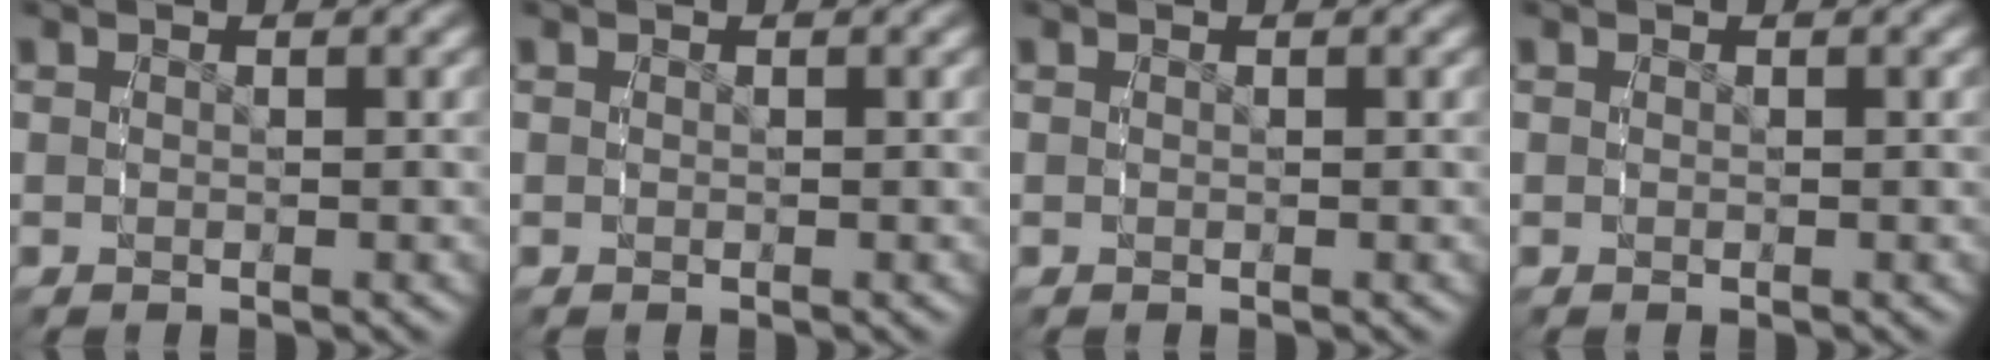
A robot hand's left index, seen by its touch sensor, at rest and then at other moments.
{"total": 0.0}
{"total": 0.0}
{"total": 0.0}